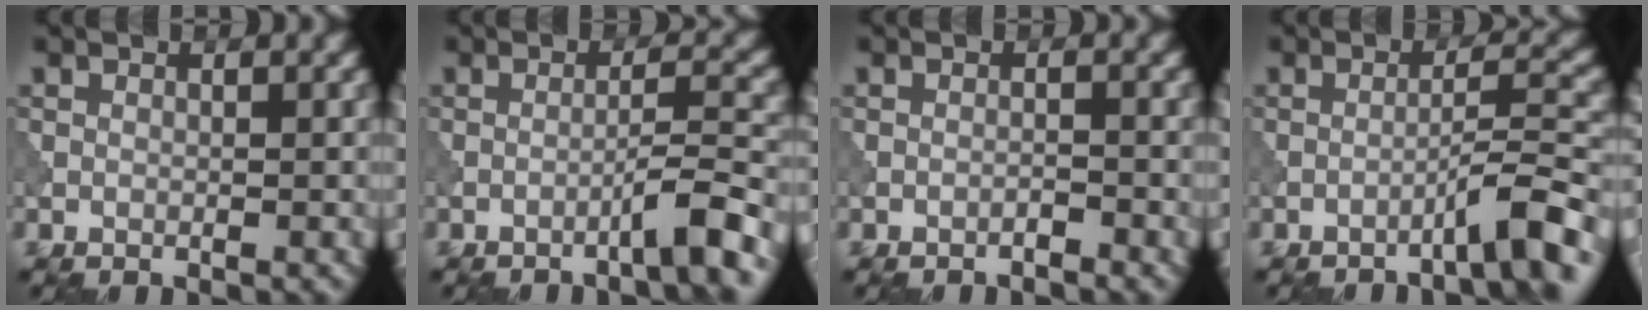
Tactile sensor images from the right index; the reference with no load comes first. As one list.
[{"total": 3.7, "force": [-2.2, 0.1, 3.0], "torque": [-0.040, 0.018, -0.050]}, {"total": 0.8, "force": [-0.6, 0.0, 0.4], "torque": [-0.006, 0.004, -0.015]}, {"total": 4.7, "force": [-3.1, 0.4, 3.5], "torque": [-0.044, 0.021, -0.060]}]